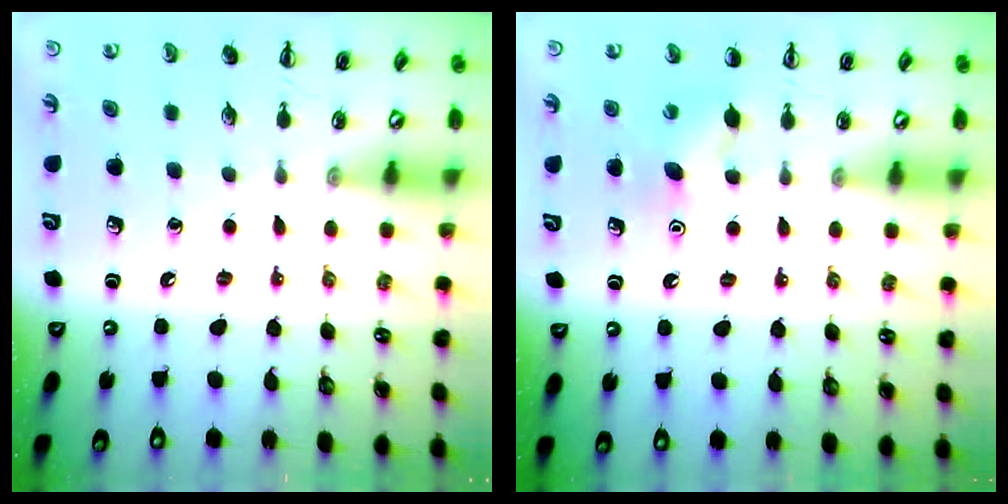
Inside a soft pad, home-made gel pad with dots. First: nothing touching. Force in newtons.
{"total": 5.5, "press": 5.3, "slide": 1.3}